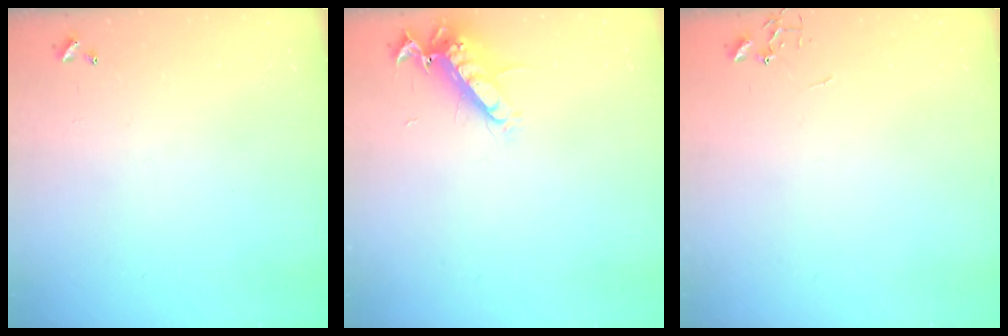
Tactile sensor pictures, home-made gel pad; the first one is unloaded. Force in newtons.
{"total": 12.7, "press": 12.6, "slide": 1.2}
{"total": 0.0}